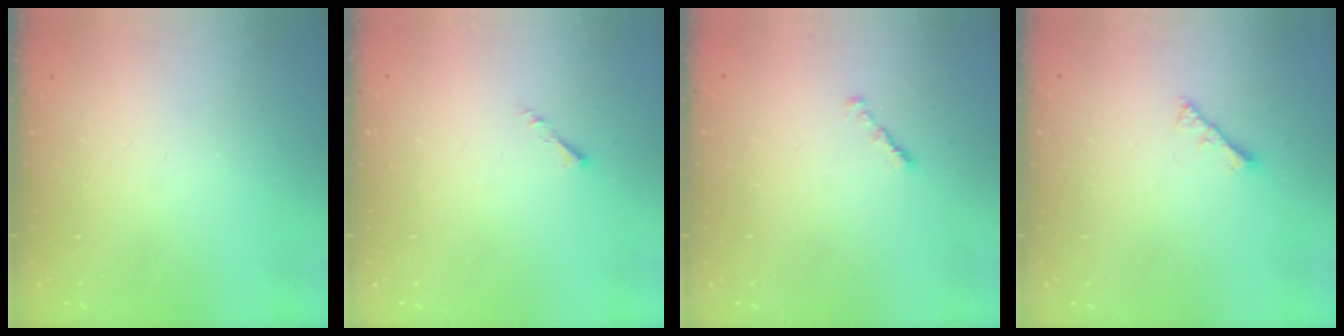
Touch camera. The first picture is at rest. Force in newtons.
{"total": 1.1, "press": 1.0, "slide": 0.3}
{"total": 0.8, "press": 0.7, "slide": 0.4}
{"total": 2.8, "press": 2.8, "slide": 0.6}